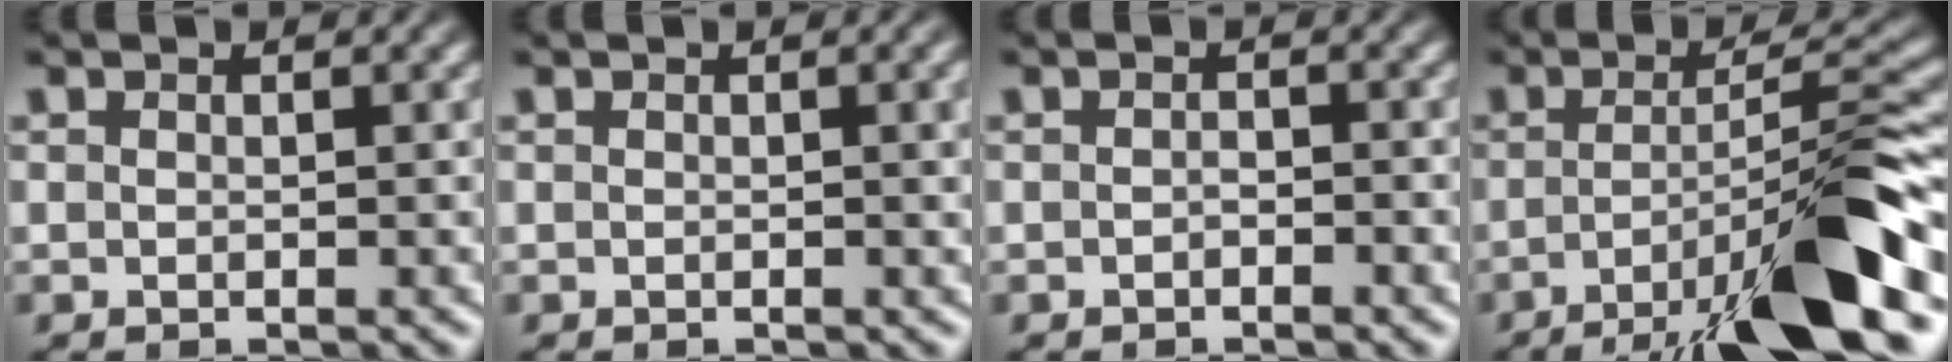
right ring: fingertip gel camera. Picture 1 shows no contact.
{"total": 0.8, "force": [0.3, 0.3, 0.7], "torque": [-0.003, 0.001, 0.005]}
{"total": 0.8, "force": [-0.7, 0.4, 0.2], "torque": [-0.007, -0.004, -0.011]}
{"total": 8.8, "force": [-4.1, 1.5, 7.6], "torque": [-0.102, -0.007, -0.055]}